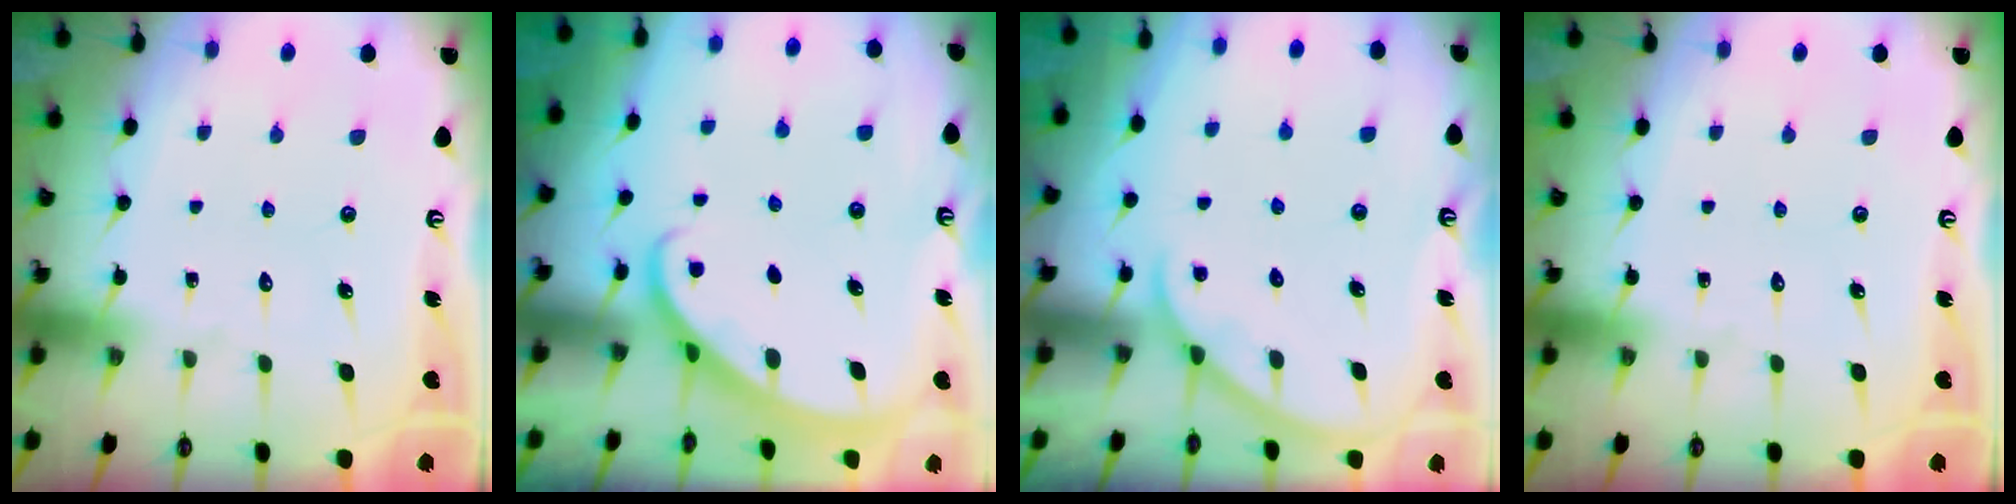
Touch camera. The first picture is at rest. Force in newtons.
{"total": 2.2, "press": 2.2, "slide": 0.1}
{"total": 2.9, "press": 2.9, "slide": 0.4}
{"total": 0.0}